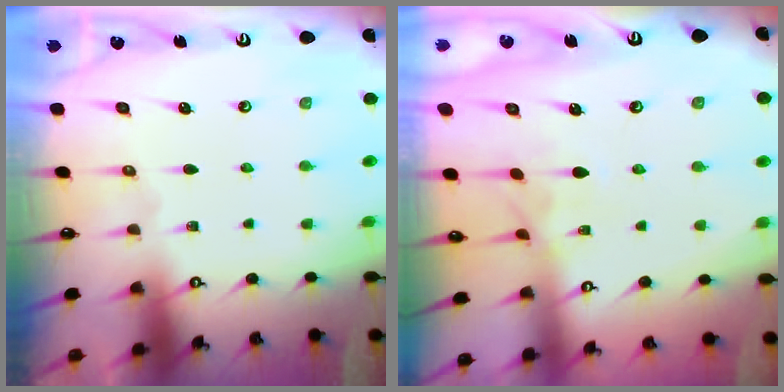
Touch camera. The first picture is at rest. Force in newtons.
{"total": 3.3, "press": 3.3, "slide": 0.7}